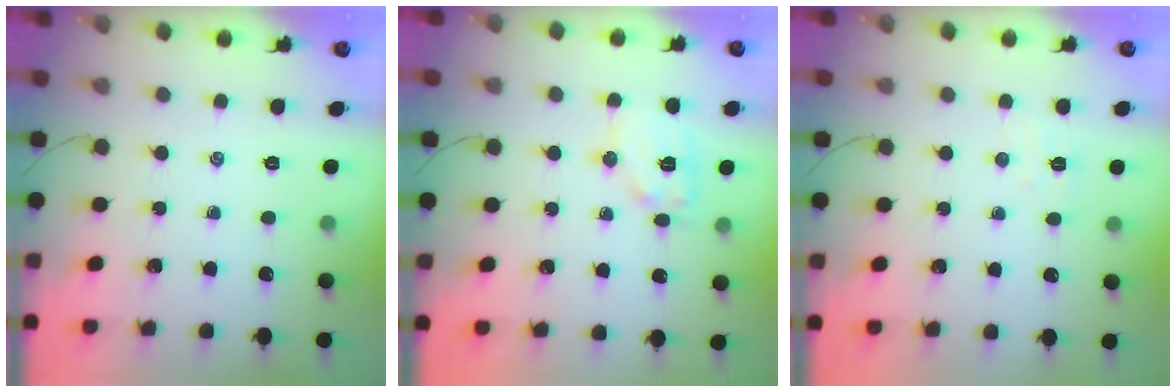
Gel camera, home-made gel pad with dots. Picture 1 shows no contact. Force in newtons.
{"total": 9.8, "press": 9.8, "slide": 0.4}
{"total": 3.3, "press": 3.2, "slide": 0.8}